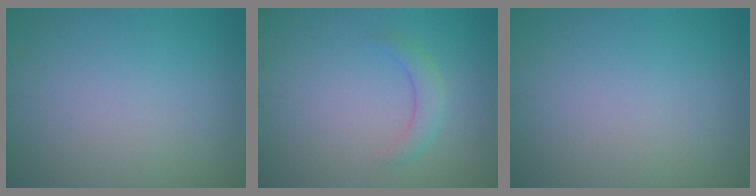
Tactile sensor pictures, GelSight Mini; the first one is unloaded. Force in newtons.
{"total": 1.9, "press": 1.9, "slide": 0.2}
{"total": 0.0}